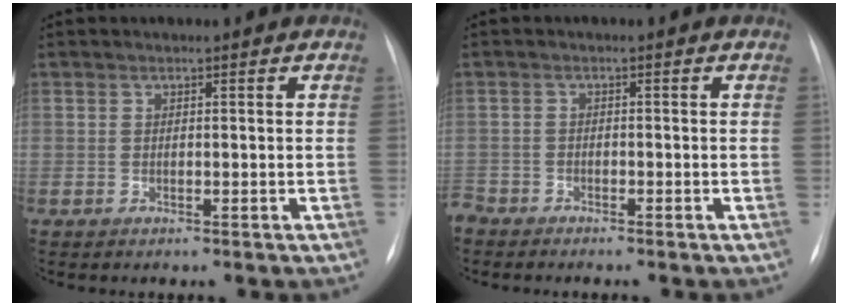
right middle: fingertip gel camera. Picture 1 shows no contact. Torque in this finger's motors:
{"motor_torque": [0.03, -0.04, 0.04, 0.01]}